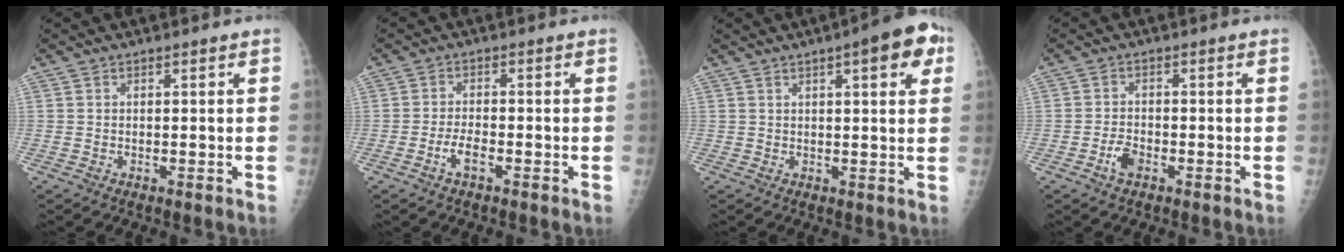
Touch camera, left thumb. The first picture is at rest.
{"total": 3.0, "force": [-1.8, 1.1, 2.2], "torque": [-0.047, 0.012, -0.035]}
{"total": 8.8, "force": [3.8, 2.4, 7.6], "torque": [-0.080, 0.001, 0.042]}
{"total": 3.0, "force": [-1.8, 1.7, 1.6], "torque": [-0.030, 0.009, -0.032]}